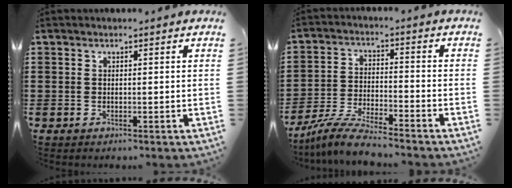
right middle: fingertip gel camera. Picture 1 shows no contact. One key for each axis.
{"total": 7.0, "fx": -6.5, "fy": 0.4, "fz": 2.6, "tx": -0.056, "ty": 0.000, "tz": -0.127}